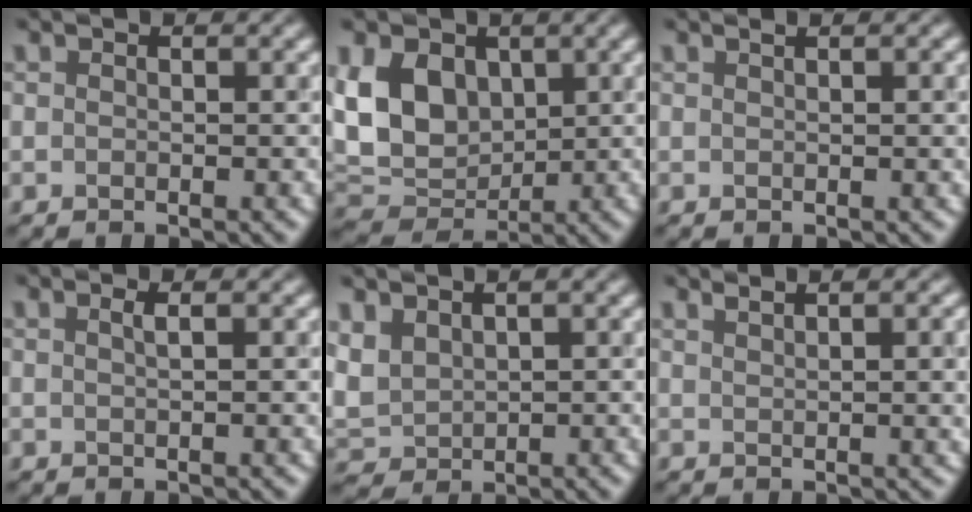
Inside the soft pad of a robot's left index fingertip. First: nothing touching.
{"total": 6.8, "force": [1.8, 5.1, 4.0], "torque": [-0.089, 0.002, 0.031]}
{"total": 2.4, "force": [0.7, 0.7, 2.2], "torque": [-0.018, 0.011, 0.003]}
{"total": 1.2, "force": [0.5, 0.3, 1.1], "torque": [-0.010, 0.005, 0.003]}
{"total": 2.6, "force": [1.6, 1.8, 1.0], "torque": [-0.033, 0.005, 0.038]}
{"total": 4.9, "force": [2.2, 1.8, 4.0], "torque": [-0.026, 0.023, 0.018]}